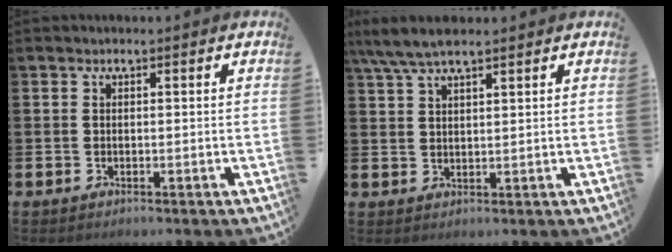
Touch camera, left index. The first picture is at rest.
{"total": 5.8, "force": [4.7, 1.3, 3.2], "torque": [-0.068, -0.011, 0.084]}